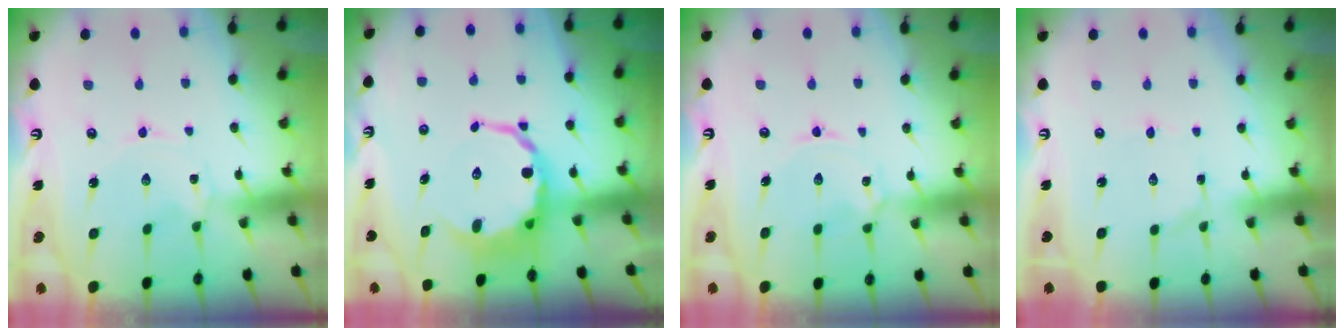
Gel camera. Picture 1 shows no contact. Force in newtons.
{"total": 9.7, "press": 9.4, "slide": 2.5}
{"total": 2.4, "press": 2.4, "slide": 0.3}
{"total": 0.9, "press": 0.9, "slide": 0.1}